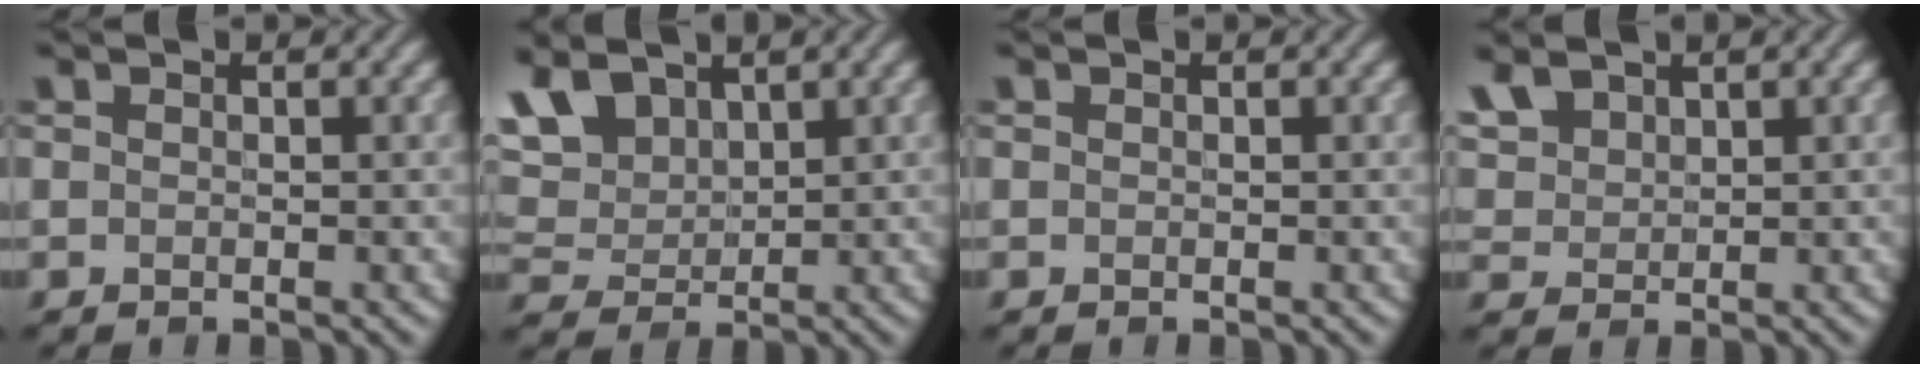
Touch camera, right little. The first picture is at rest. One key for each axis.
{"total": 5.8, "fx": 3.4, "fy": 3.3, "fz": 3.4, "tx": -0.092, "ty": 0.013, "tz": 0.067}
{"total": 0.0}
{"total": 3.2, "fx": 2.1, "fy": 1.9, "fz": 1.4, "tx": -0.044, "ty": 0.000, "tz": 0.054}